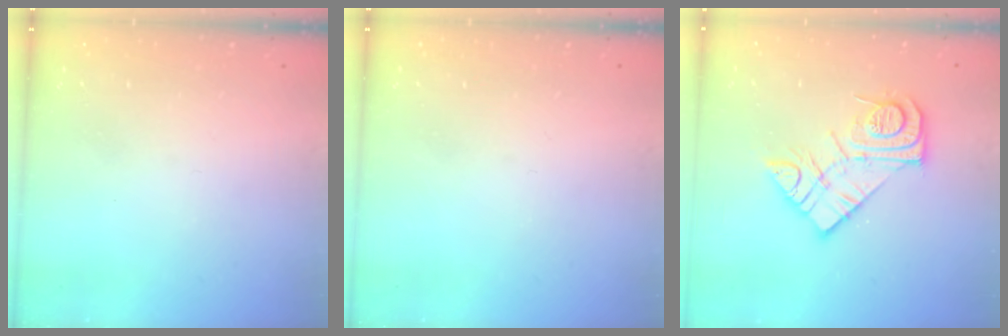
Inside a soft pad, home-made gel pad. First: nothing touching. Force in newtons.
{"total": 0.0}
{"total": 13.4, "press": 13.4, "slide": 1.1}